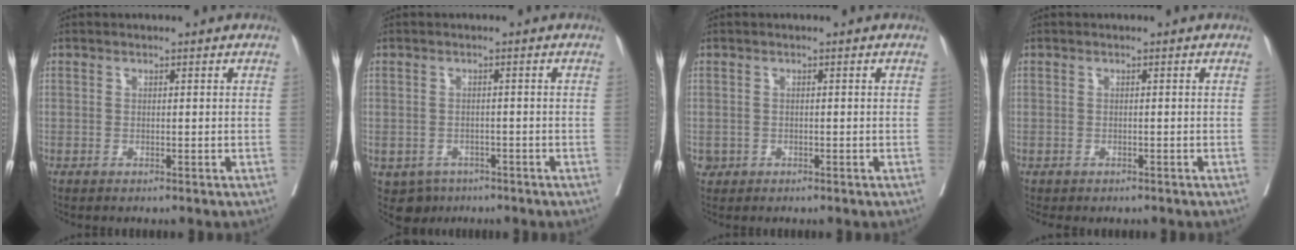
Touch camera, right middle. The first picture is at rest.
{"total": 4.1, "force": [-2.4, 3.3, 0.7], "torque": [-0.005, 0.004, -0.033]}
{"total": 1.0, "force": [-0.3, 0.9, 0.1], "torque": [-0.002, 0.005, 0.002]}
{"total": 1.4, "force": [-1.1, 0.9, 0.2], "torque": [-0.008, 0.003, -0.013]}